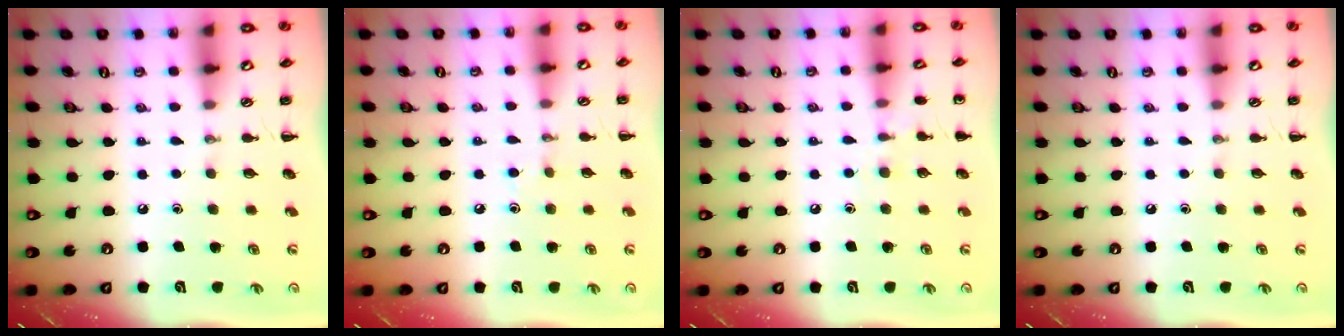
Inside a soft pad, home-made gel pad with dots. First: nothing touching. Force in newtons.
{"total": 2.7, "press": 2.5, "slide": 0.9}
{"total": 5.9, "press": 5.6, "slide": 1.9}
{"total": 0.0}